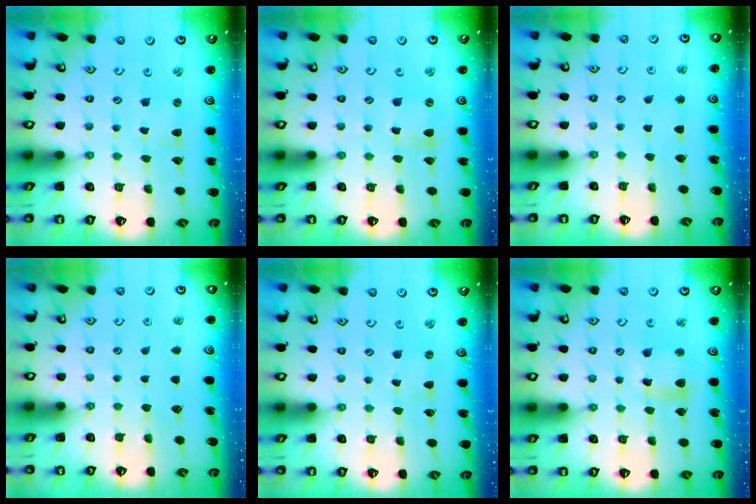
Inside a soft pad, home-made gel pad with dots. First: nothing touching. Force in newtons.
{"total": 1.6, "press": 1.6, "slide": 0.3}
{"total": 2.4, "press": 2.4, "slide": 0.3}
{"total": 0.0}
{"total": 0.0}
{"total": 8.5, "press": 8.3, "slide": 1.4}